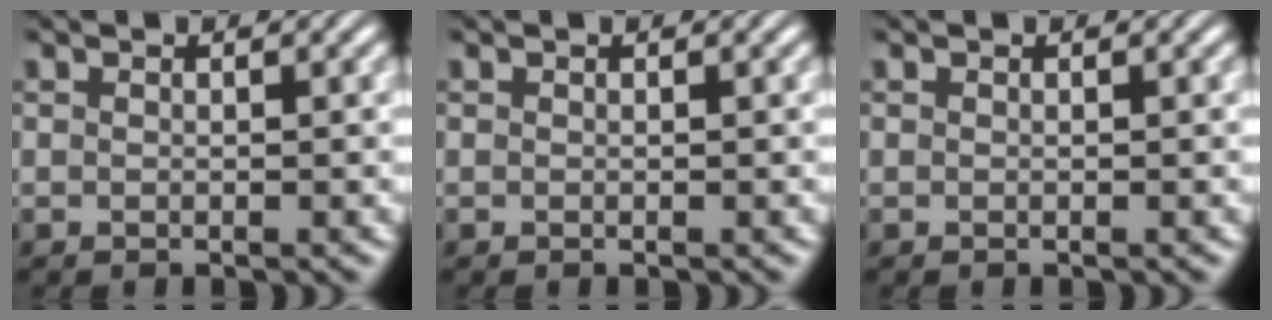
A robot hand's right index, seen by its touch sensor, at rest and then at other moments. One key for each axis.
{"total": 0.0}
{"total": 0.0}